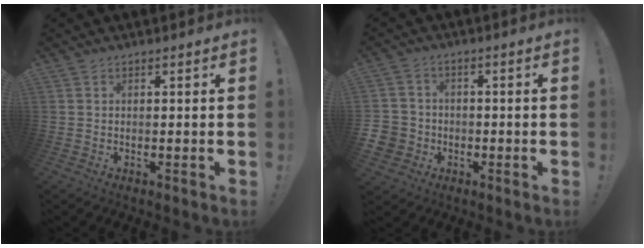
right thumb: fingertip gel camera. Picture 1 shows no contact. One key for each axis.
{"total": 6.2, "fx": -2.1, "fy": 5.7, "fz": 1.5, "tx": -0.036, "ty": 0.019, "tz": -0.039}